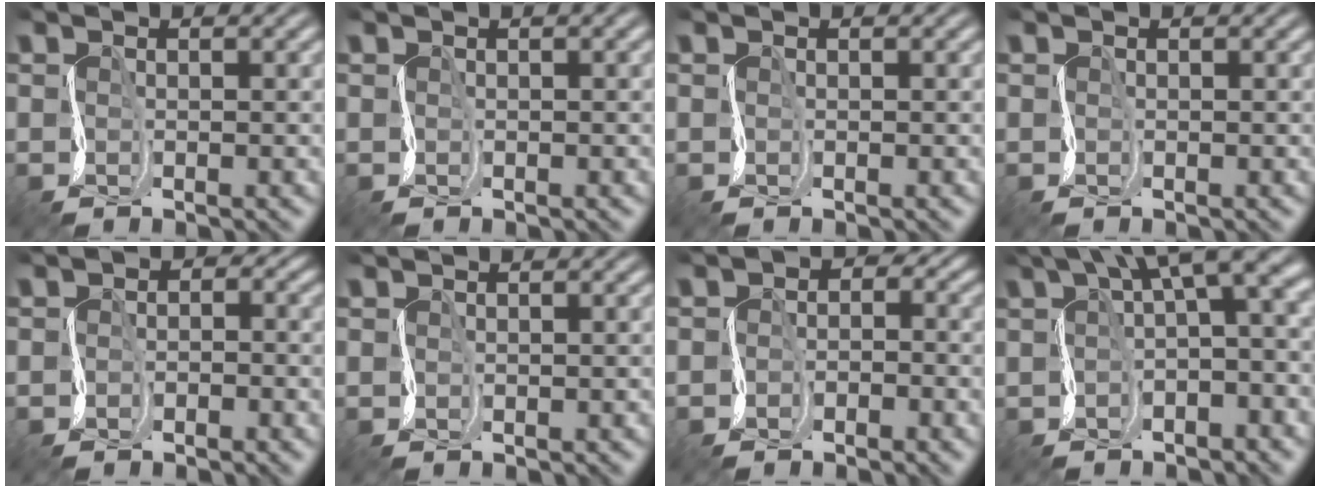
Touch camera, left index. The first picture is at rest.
{"total": 1.4, "force": [0.5, 0.5, 1.3], "torque": [-0.019, 0.003, 0.006]}
{"total": 0.0}
{"total": 0.0}
{"total": 2.1, "force": [-0.8, 1.5, 1.2], "torque": [-0.008, 0.005, -0.021]}
{"total": 0.5, "force": [-0.2, 0.3, 0.4], "torque": [-0.003, -0.002, -0.004]}
{"total": 2.9, "force": [-0.9, 2.1, 1.7], "torque": [-0.012, 0.005, -0.024]}
{"total": 9.3, "force": [2.8, 3.4, 8.2], "torque": [-0.116, 0.018, 0.047]}